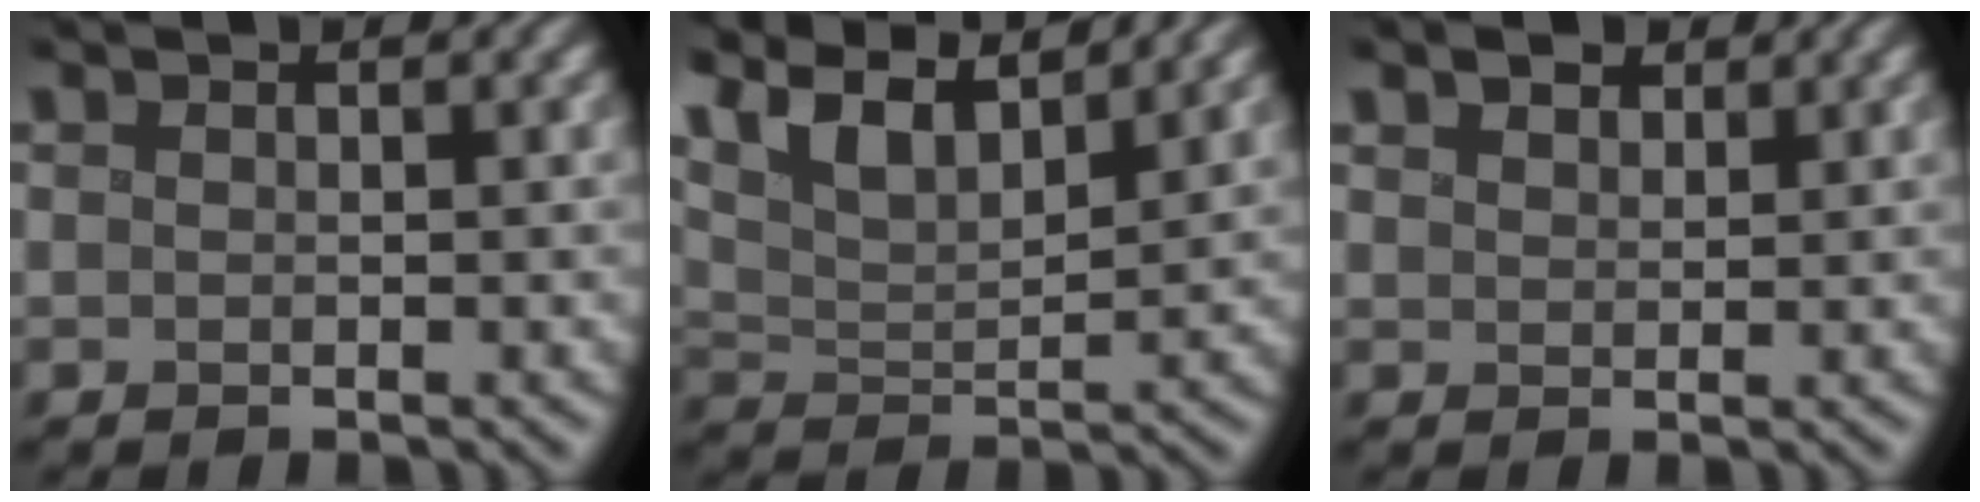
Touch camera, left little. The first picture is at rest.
{"total": 10.3, "force": [7.4, 3.6, 6.2], "torque": [-0.127, 0.029, 0.104]}
{"total": 1.7, "force": [1.4, 0.9, 0.5], "torque": [-0.014, 0.000, 0.024]}